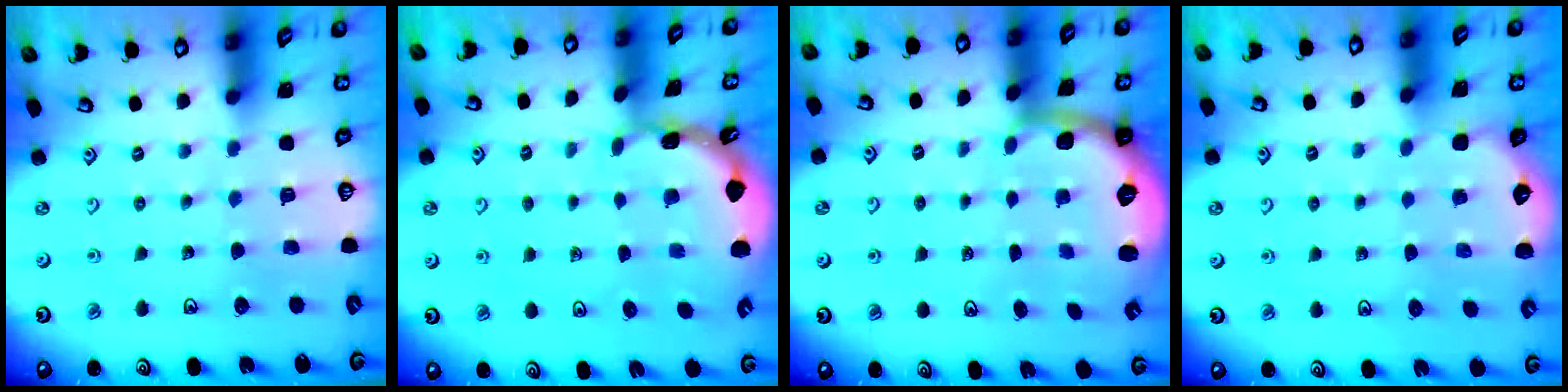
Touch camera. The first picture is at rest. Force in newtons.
{"total": 1.8, "press": 1.8, "slide": 0.2}
{"total": 1.9, "press": 1.8, "slide": 0.4}
{"total": 3.0, "press": 2.6, "slide": 1.5}